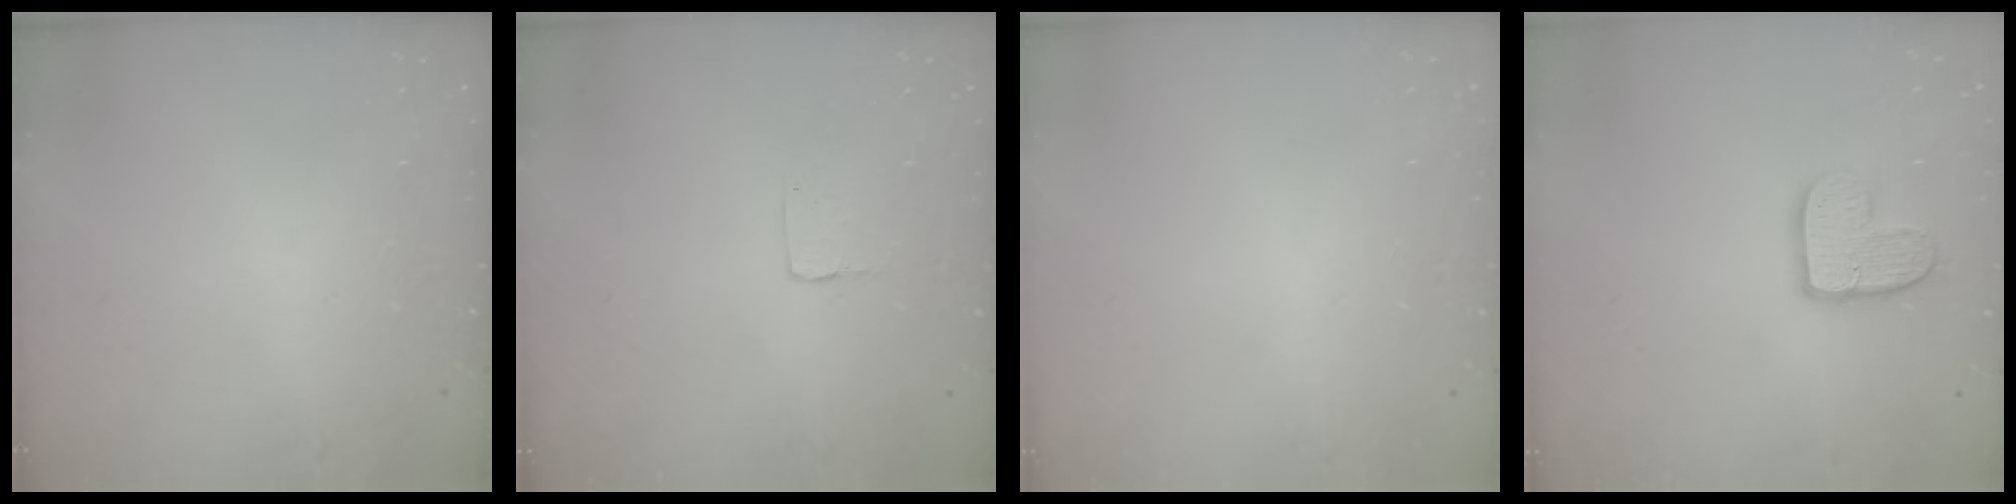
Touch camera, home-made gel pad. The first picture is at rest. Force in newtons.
{"total": 2.0, "press": 2.0, "slide": 0.2}
{"total": 0.0}
{"total": 11.5, "press": 11.4, "slide": 1.0}